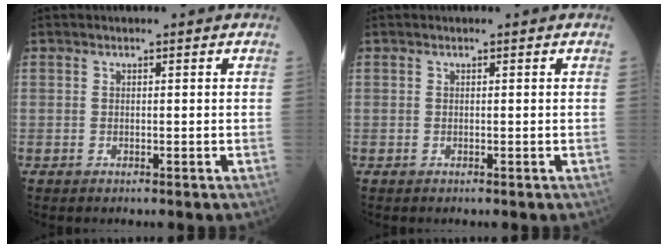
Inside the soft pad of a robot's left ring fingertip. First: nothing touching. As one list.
[{"total": 0.0}]